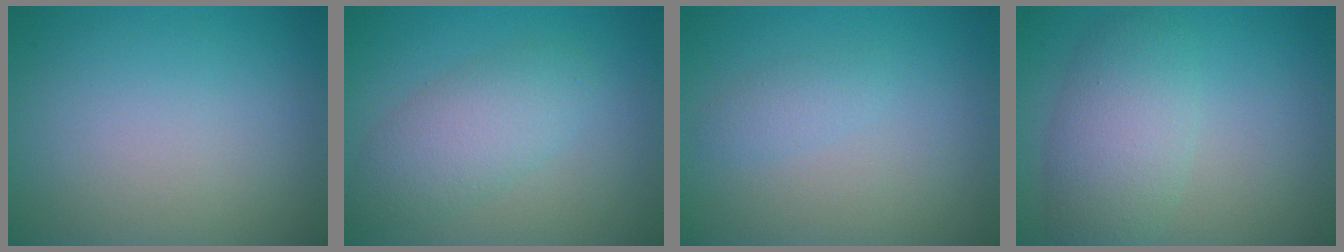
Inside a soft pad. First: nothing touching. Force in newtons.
{"total": 4.1, "press": 4.1, "slide": 0.1}
{"total": 1.2, "press": 1.2, "slide": 0.0}
{"total": 5.1, "press": 5.1, "slide": 0.2}